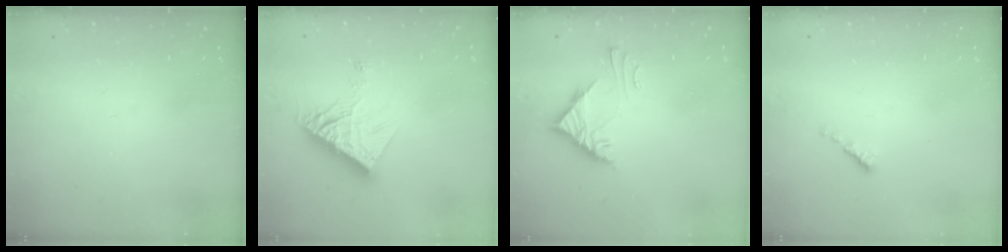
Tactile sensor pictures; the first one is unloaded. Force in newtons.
{"total": 12.4, "press": 12.3, "slide": 1.0}
{"total": 5.3, "press": 5.2, "slide": 0.3}
{"total": 0.0}